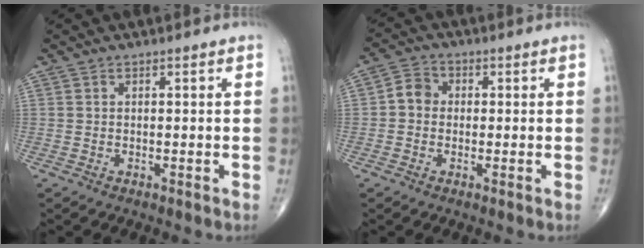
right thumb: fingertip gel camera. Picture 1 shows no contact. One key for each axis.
{"total": 4.2, "fx": -0.2, "fy": 3.6, "fz": 2.0, "tx": -0.022, "ty": 0.012, "tz": -0.013}